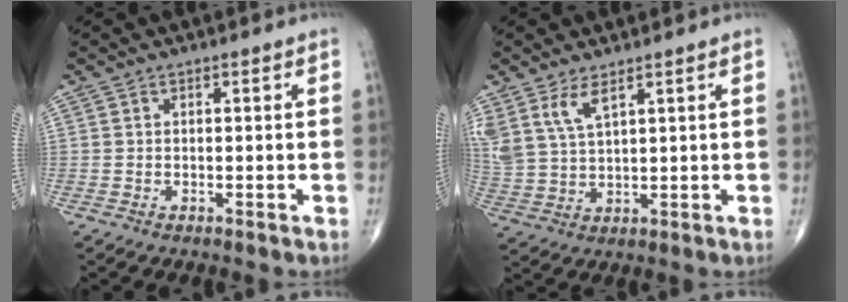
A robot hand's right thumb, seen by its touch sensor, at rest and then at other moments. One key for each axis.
{"total": 7.1, "fx": 4.3, "fy": 2.7, "fz": 4.9, "tx": -0.106, "ty": -0.016, "tz": 0.097}